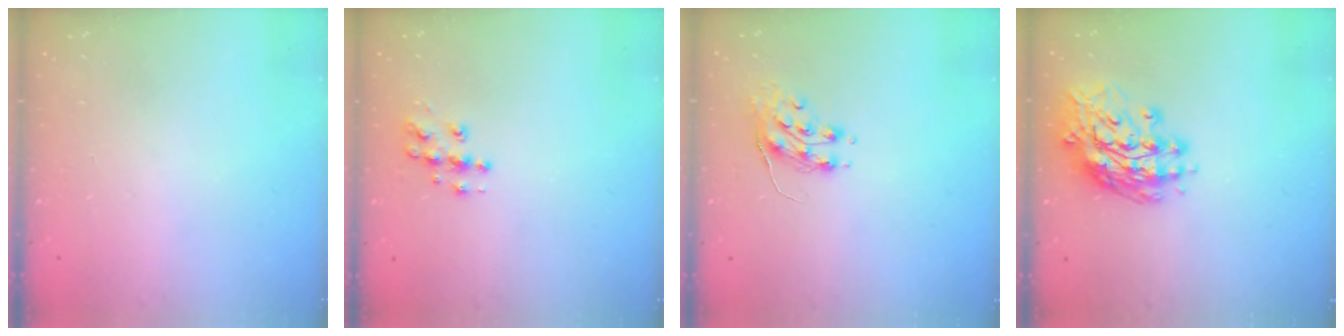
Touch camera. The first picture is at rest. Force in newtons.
{"total": 8.5, "press": 8.5, "slide": 0.5}
{"total": 8.9, "press": 8.9, "slide": 0.3}
{"total": 14.9, "press": 14.8, "slide": 1.5}